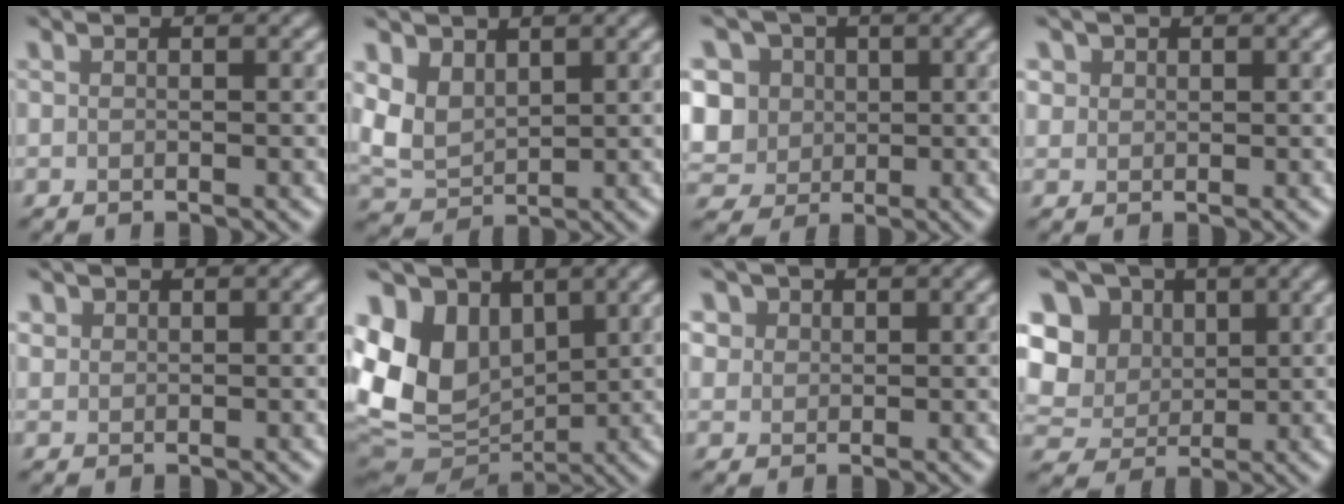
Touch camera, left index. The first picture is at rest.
{"total": 3.4, "force": [1.3, 2.4, 2.0], "torque": [-0.048, -0.005, 0.028]}
{"total": 9.5, "force": [2.5, 8.2, 4.0], "torque": [-0.098, 0.025, 0.024]}
{"total": 1.9, "force": [1.1, 1.4, 0.4], "torque": [-0.009, 0.006, 0.022]}
{"total": 0.8, "force": [0.5, 0.7, -0.1], "torque": [0.007, -0.002, 0.010]}
{"total": 11.7, "force": [2.1, 9.0, 7.2], "torque": [-0.164, 0.008, 0.056]}
{"total": 3.7, "force": [2.0, 2.9, 1.2], "torque": [-0.027, 0.010, 0.030]}
{"total": 11.6, "force": [4.1, 9.6, 4.9], "torque": [-0.138, 0.024, 0.073]}